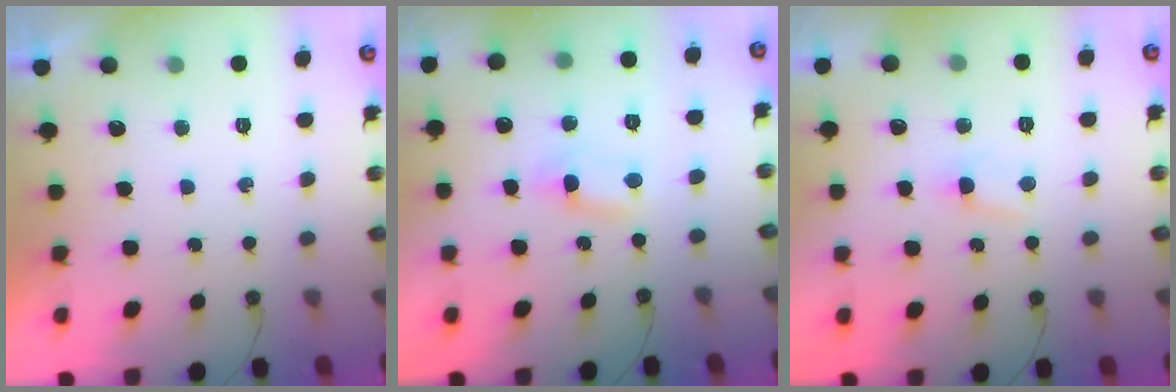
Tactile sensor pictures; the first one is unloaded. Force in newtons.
{"total": 1.2, "press": 1.0, "slide": 0.8}
{"total": 2.8, "press": 2.8, "slide": 0.4}